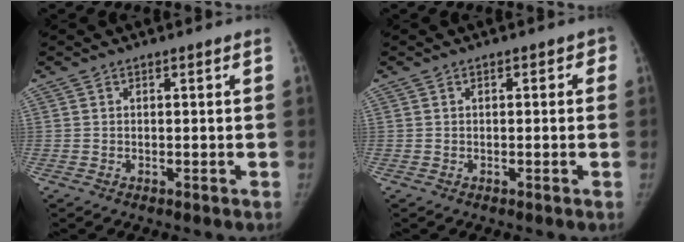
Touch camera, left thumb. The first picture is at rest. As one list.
[{"total": 1.4, "force": [0.3, 1.0, 1.0], "torque": [0.007, 0.006, -0.004]}]